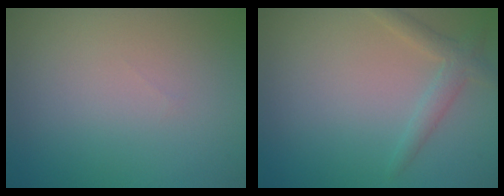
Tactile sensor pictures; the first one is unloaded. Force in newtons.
{"total": 2.0, "press": 2.0, "slide": 0.1}